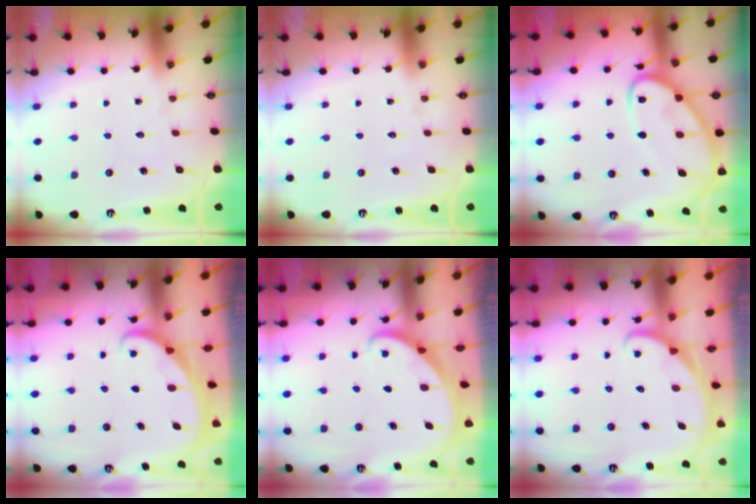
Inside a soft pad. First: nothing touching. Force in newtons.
{"total": 0.0}
{"total": 12.9, "press": 12.9, "slide": 0.9}
{"total": 1.8, "press": 1.8, "slide": 0.1}
{"total": 2.3, "press": 2.3, "slide": 0.3}
{"total": 2.1, "press": 2.1, "slide": 0.0}